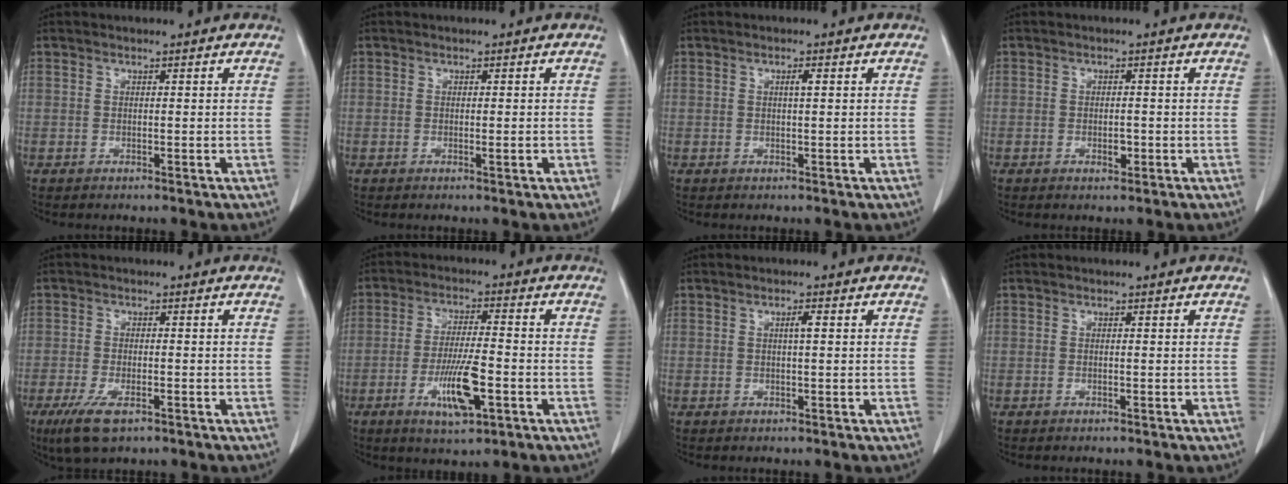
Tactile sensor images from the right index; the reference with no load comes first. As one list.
[{"total": 1.0, "force": [-0.2, 0.1, 1.0], "torque": [-0.014, -0.002, -0.001]}, {"total": 1.0, "force": [0.3, 0.0, 1.0], "torque": [-0.019, 0.002, 0.003]}, {"total": 1.6, "force": [-0.5, 0.7, 1.3], "torque": [-0.022, 0.000, -0.006]}, {"total": 5.8, "force": [-3.4, 1.9, 4.3], "torque": [-0.088, -0.013, -0.057]}, {"total": 8.8, "force": [-3.2, 1.6, 8.0], "torque": [-0.150, -0.008, -0.053]}, {"total": 1.3, "force": [0.3, 0.0, 1.2], "torque": [-0.024, 0.002, 0.003]}, {"total": 0.0}]